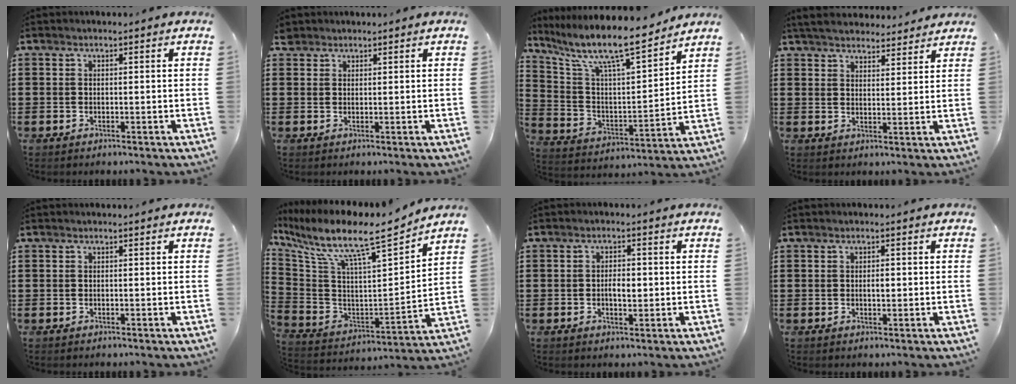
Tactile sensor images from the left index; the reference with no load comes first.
{"total": 1.6, "force": [1.4, 0.8, 0.2], "torque": [-0.008, 0.003, 0.028]}
{"total": 10.1, "force": [8.3, 1.6, 5.6], "torque": [-0.136, -0.056, 0.135]}
{"total": 4.5, "force": [4.3, 0.9, 1.0], "torque": [-0.034, -0.013, 0.078]}
{"total": 0.0}
{"total": 10.3, "force": [8.3, 0.9, 6.1], "torque": [-0.152, -0.064, 0.131]}
{"total": 2.9, "force": [-0.1, 1.3, 2.6], "torque": [-0.041, -0.001, -0.006]}
{"total": 1.4, "force": [0.1, 0.5, 1.3], "torque": [-0.026, 0.004, 0.001]}